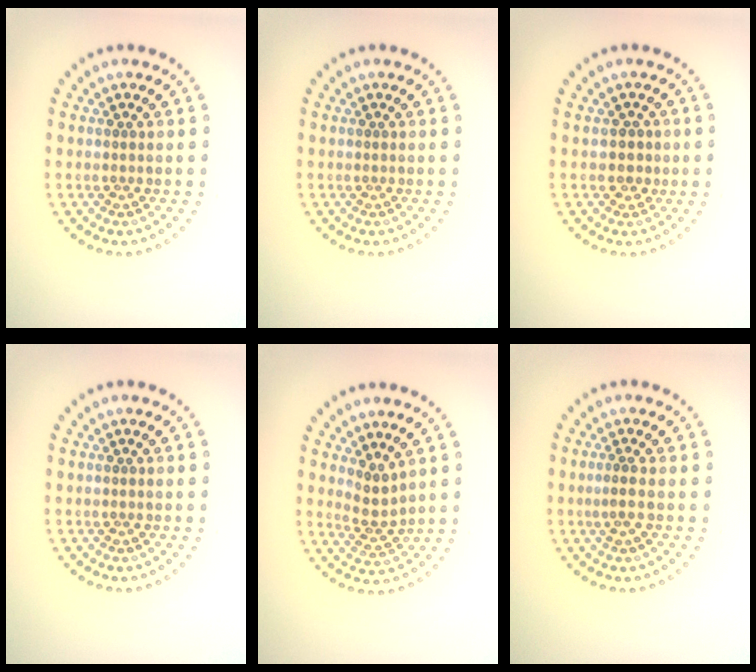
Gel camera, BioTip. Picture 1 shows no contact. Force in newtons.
{"total": 0.0}
{"total": 1.7, "press": 1.3, "slide": 1.0}
{"total": 0.0}
{"total": 2.2, "press": 1.5, "slide": 1.5}
{"total": 1.3, "press": 1.0, "slide": 0.9}